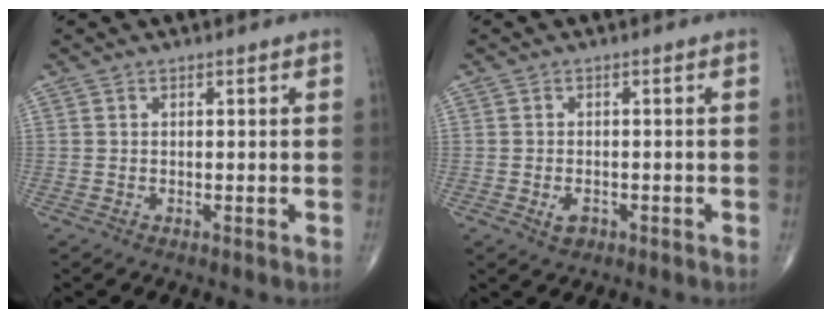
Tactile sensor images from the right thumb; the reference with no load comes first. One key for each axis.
{"total": 2.4, "fx": -1.0, "fy": 1.6, "fz": 1.5, "tx": -0.022, "ty": 0.002, "tz": -0.012}